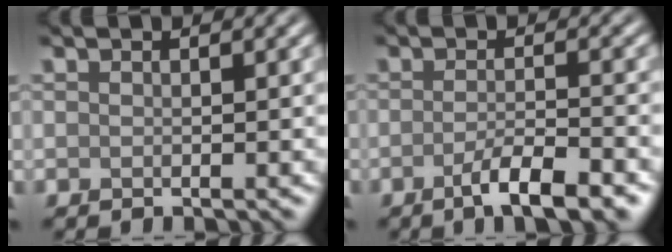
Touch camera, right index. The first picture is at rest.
{"total": 4.4, "force": [-2.4, 0.9, 3.5], "torque": [-0.059, 0.001, -0.046]}